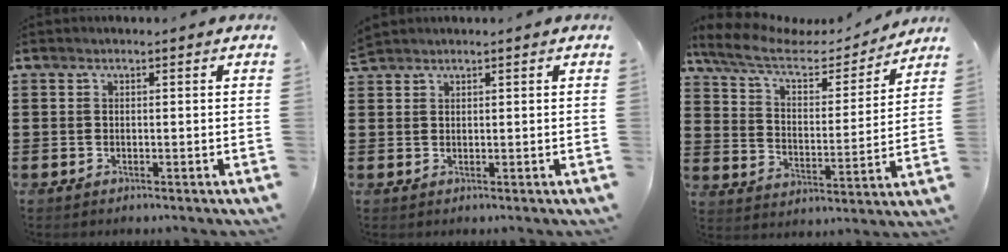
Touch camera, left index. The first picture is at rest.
{"total": 1.4, "force": [1.3, 0.2, 0.2], "torque": [-0.006, 0.001, 0.027]}
{"total": 8.4, "force": [6.5, 2.8, 4.6], "torque": [-0.115, -0.029, 0.110]}